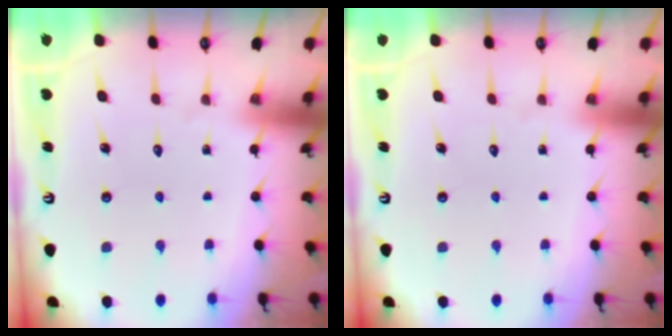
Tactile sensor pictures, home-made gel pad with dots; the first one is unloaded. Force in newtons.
{"total": 0.0}